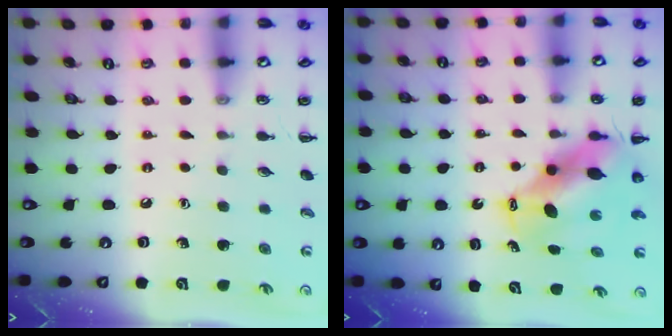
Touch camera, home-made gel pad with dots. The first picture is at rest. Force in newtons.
{"total": 8.2, "press": 7.8, "slide": 2.2}